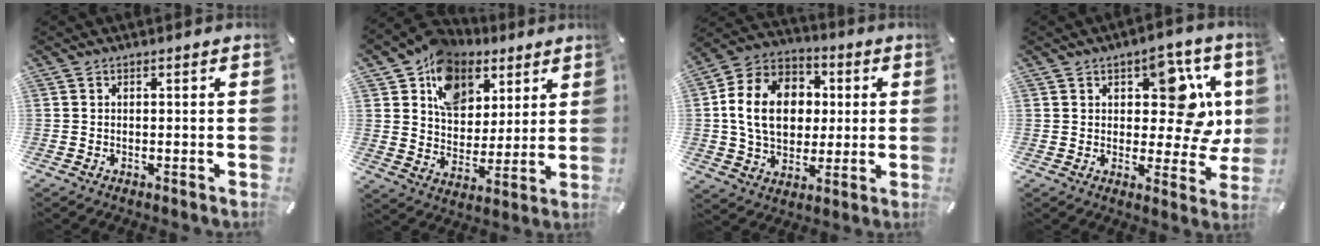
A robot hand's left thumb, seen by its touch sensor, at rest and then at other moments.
{"total": 12.3, "force": [6.5, 9.5, 4.1], "torque": [-0.084, -0.041, 0.122]}
{"total": 16.1, "force": [1.4, 13.0, 9.4], "torque": [-0.202, 0.014, 0.028]}
{"total": 15.0, "force": [4.6, 8.4, 11.6], "torque": [-0.135, -0.028, 0.079]}